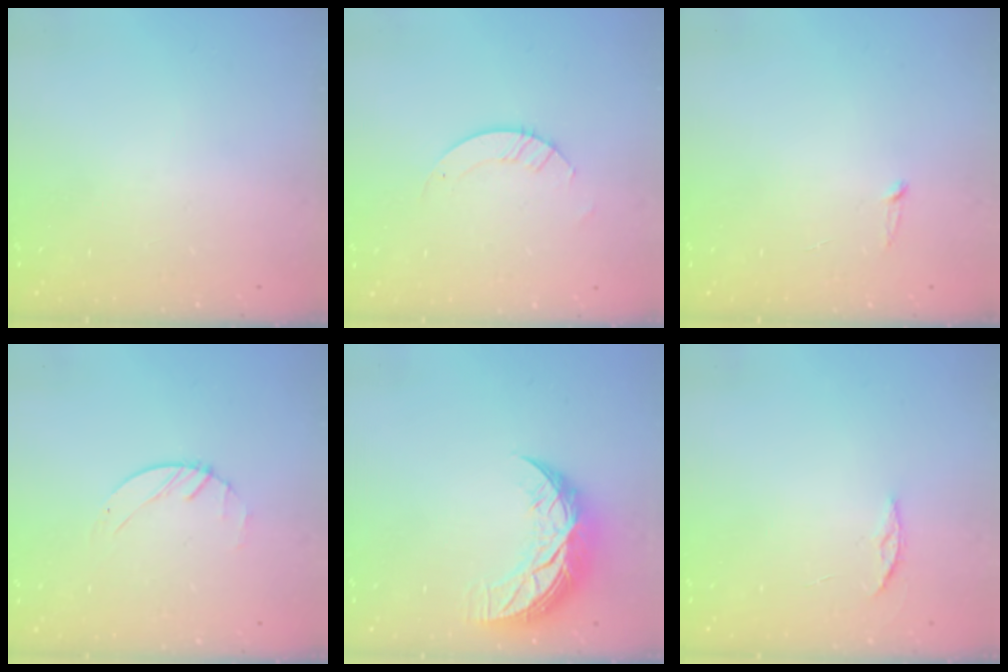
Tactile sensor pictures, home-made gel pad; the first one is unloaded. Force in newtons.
{"total": 2.9, "press": 2.9, "slide": 0.3}
{"total": 2.5, "press": 2.5, "slide": 0.2}
{"total": 1.2, "press": 1.2, "slide": 0.2}
{"total": 10.1, "press": 10.0, "slide": 0.9}
{"total": 3.5, "press": 3.5, "slide": 0.4}